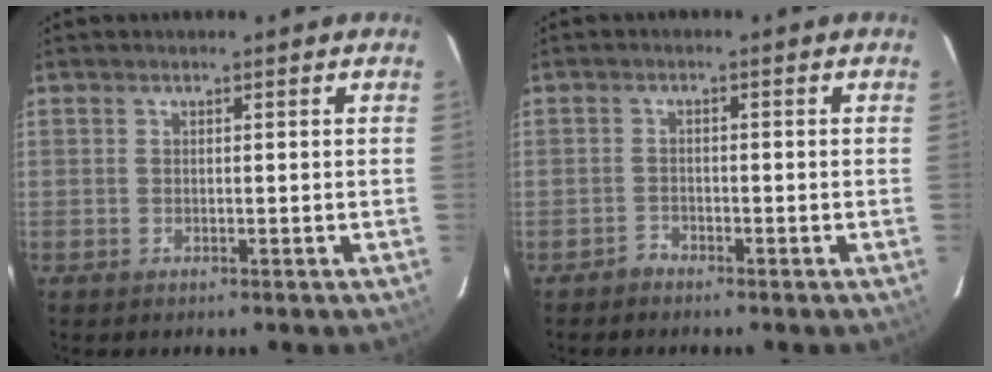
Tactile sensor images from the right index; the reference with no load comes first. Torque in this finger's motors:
{"motor_torque": [-0.03, -0.03, -0.16, -0.08]}